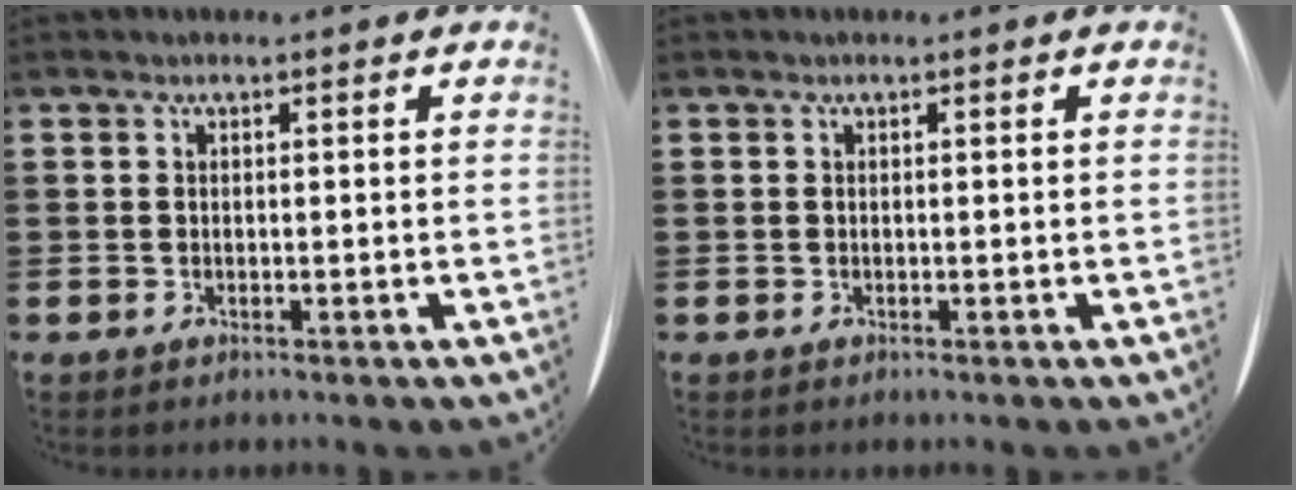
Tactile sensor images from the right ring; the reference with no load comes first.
{"total": 0.0}